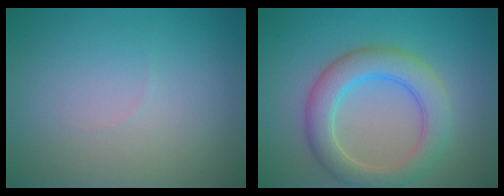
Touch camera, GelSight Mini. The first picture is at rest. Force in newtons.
{"total": 5.2, "press": 5.2, "slide": 0.3}